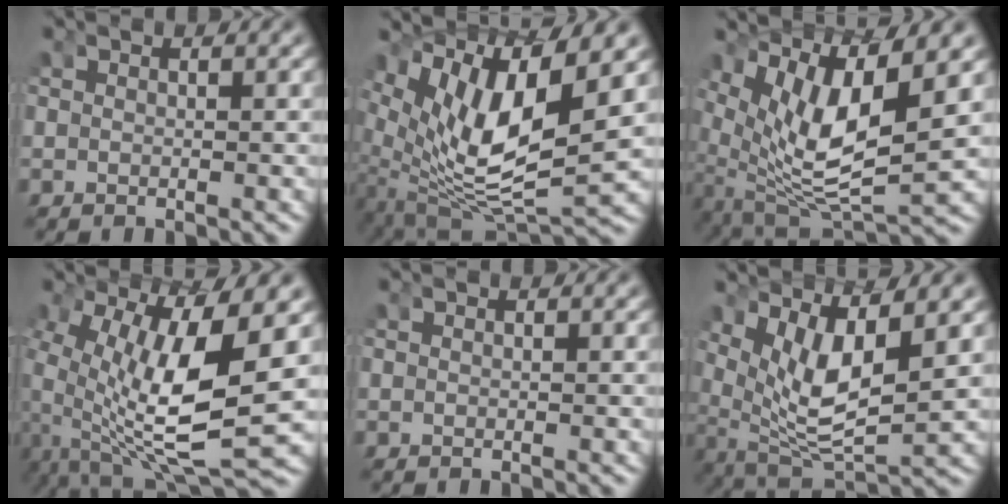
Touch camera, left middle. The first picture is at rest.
{"total": 12.4, "force": [1.1, 7.8, 9.6], "torque": [-0.194, -0.029, 0.034]}
{"total": 10.6, "force": [0.5, 6.5, 8.4], "torque": [-0.174, -0.042, 0.033]}
{"total": 13.8, "force": [-0.8, 6.6, 12.0], "torque": [-0.226, -0.041, 0.010]}
{"total": 0.0}
{"total": 9.4, "force": [1.4, 5.6, 7.4], "torque": [-0.156, -0.031, 0.041]}